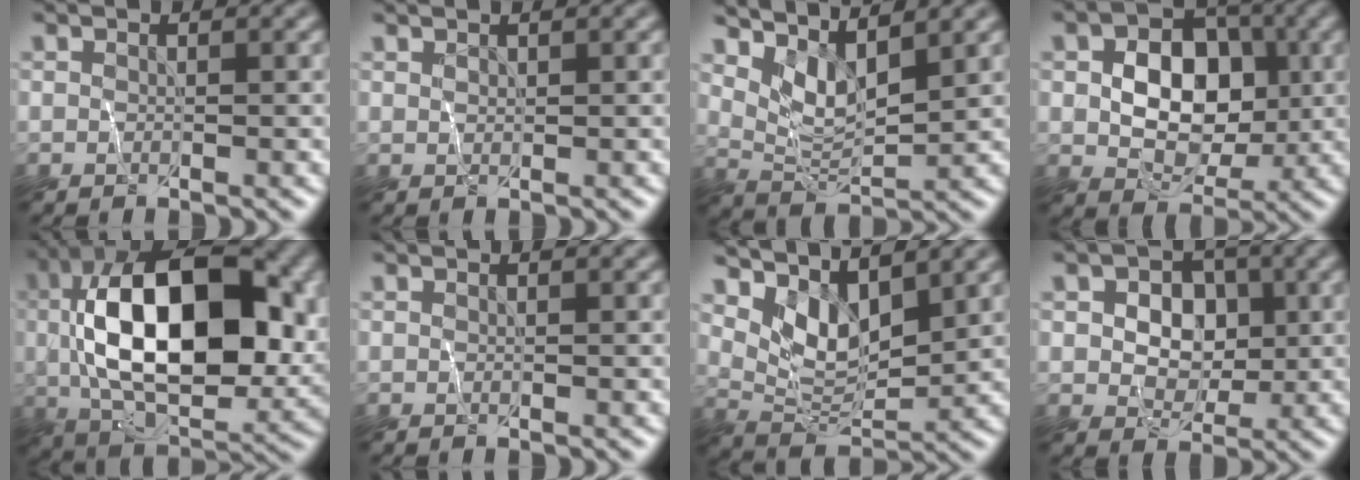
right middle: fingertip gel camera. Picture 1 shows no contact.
{"total": 0.8, "force": [0.8, -0.1, -0.3], "torque": [0.007, 0.003, 0.016]}
{"total": 3.6, "force": [3.0, 0.7, 2.0], "torque": [-0.045, -0.009, 0.059]}
{"total": 7.4, "force": [0.1, 5.3, 5.2], "torque": [-0.083, 0.002, -0.005]}
{"total": 15.9, "force": [1.6, 8.3, 13.4], "torque": [-0.226, 0.014, 0.021]}
{"total": 0.0}
{"total": 4.6, "force": [3.6, 1.4, 2.4], "torque": [-0.052, -0.011, 0.065]}
{"total": 4.9, "force": [0.5, 3.8, 3.0], "torque": [-0.039, 0.003, 0.002]}